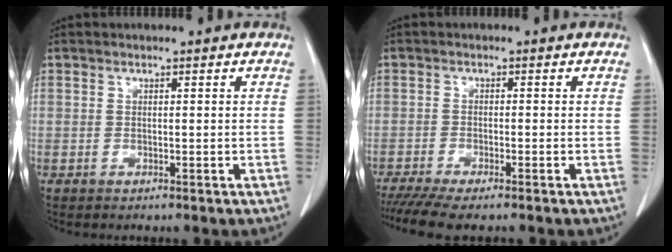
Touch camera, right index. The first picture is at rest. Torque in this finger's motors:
{"motor_torque": [0.93, -0.88, 0.33, 0.09]}